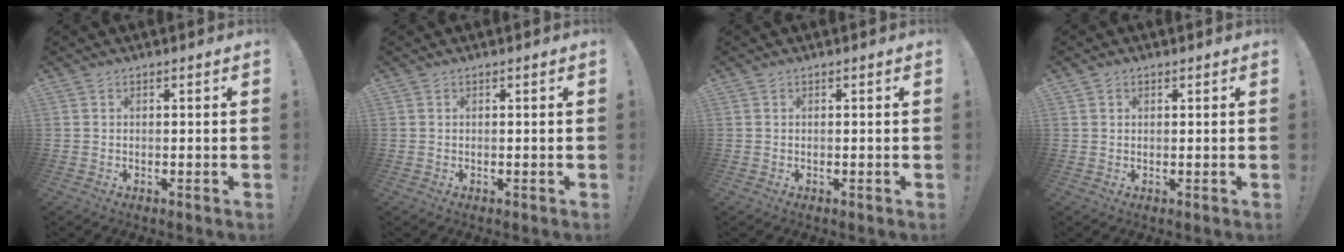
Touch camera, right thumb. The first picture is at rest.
{"total": 0.0}
{"total": 0.0}
{"total": 0.9, "force": [0.5, 0.7, 0.1], "torque": [0.007, -0.002, 0.009]}